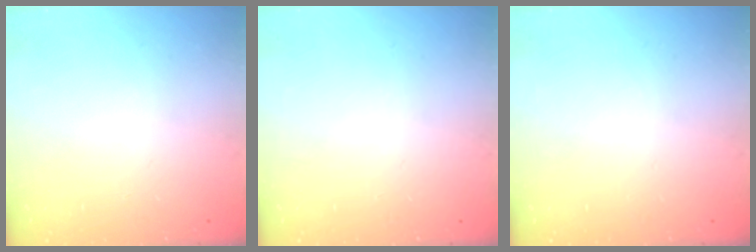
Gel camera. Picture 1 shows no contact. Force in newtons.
{"total": 0.0}
{"total": 0.0}